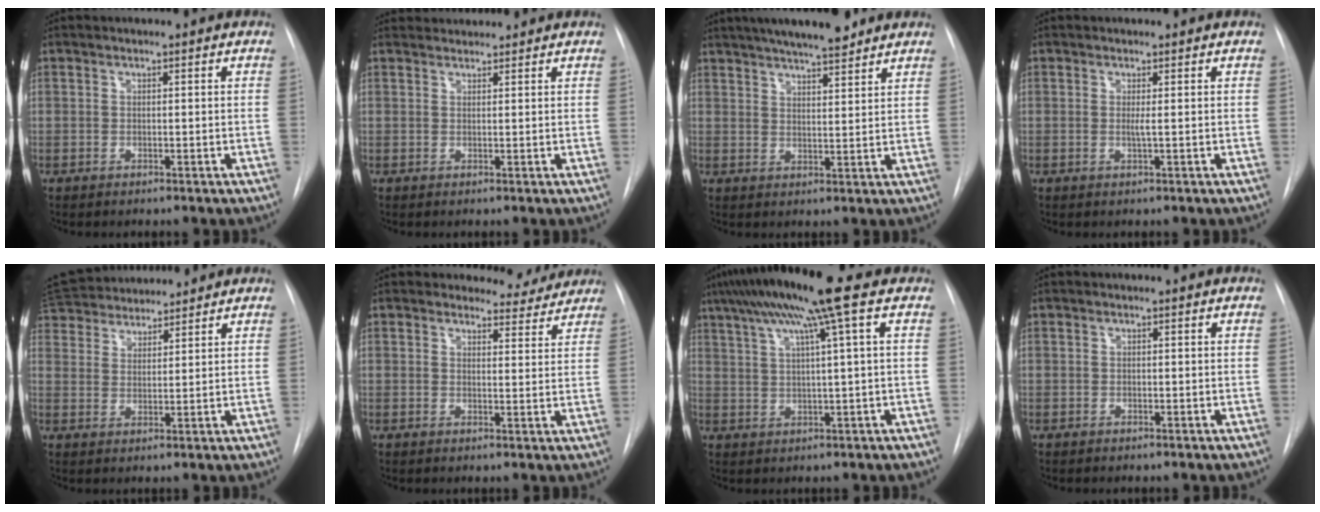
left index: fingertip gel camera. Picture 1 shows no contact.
{"total": 3.7, "force": [3.7, 0.5, 0.1], "torque": [-0.006, 0.030, 0.061]}
{"total": 12.5, "force": [10.4, 1.9, 6.6], "torque": [-0.110, 0.019, 0.158]}
{"total": 0.9, "force": [0.2, -0.2, 0.8], "torque": [-0.021, -0.002, 0.004]}
{"total": 16.2, "force": [14.6, 4.8, 5.2], "torque": [-0.128, 0.050, 0.249]}
{"total": 5.3, "force": [5.0, 1.6, -0.4], "torque": [0.016, -0.016, 0.049]}
{"total": 11.9, "force": [6.9, -1.5, 9.6], "torque": [-0.158, 0.026, 0.109]}
{"total": 0.0}